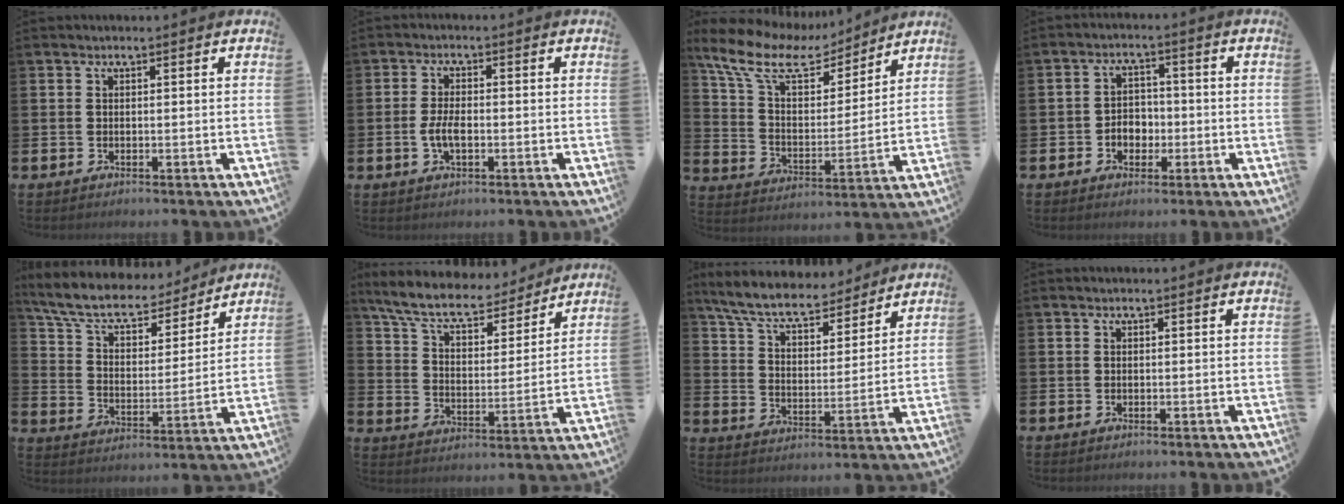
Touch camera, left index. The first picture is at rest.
{"total": 3.3, "force": [-0.5, 1.5, 2.9], "torque": [-0.052, 0.003, -0.010]}
{"total": 10.9, "force": [8.6, 4.6, 4.8], "torque": [-0.139, -0.044, 0.152]}
{"total": 3.3, "force": [-1.2, 2.7, 1.5], "torque": [-0.026, 0.004, -0.030]}
{"total": 8.9, "force": [7.9, 2.9, 2.9], "torque": [-0.091, -0.054, 0.137]}
{"total": 8.9, "force": [8.1, 2.3, 3.1], "torque": [-0.094, -0.054, 0.140]}
{"total": 8.4, "force": [7.6, 2.0, 2.8], "torque": [-0.093, -0.045, 0.136]}
{"total": 0.0}